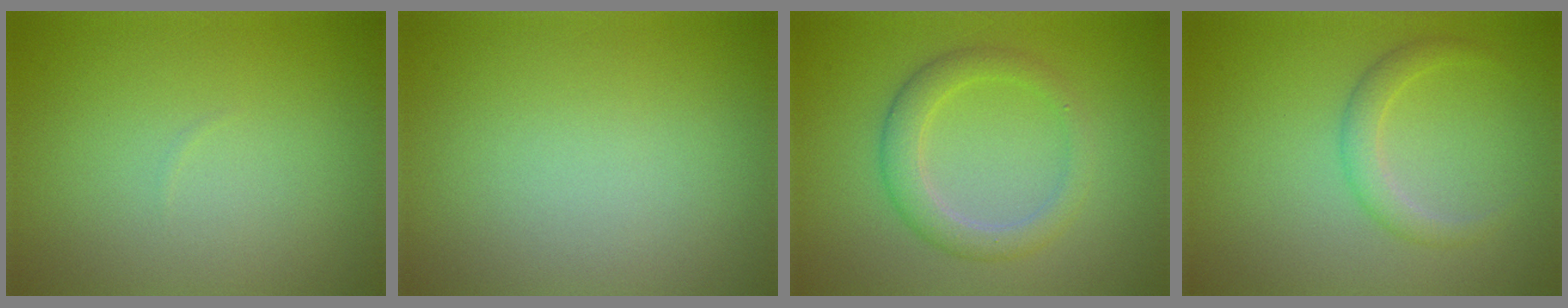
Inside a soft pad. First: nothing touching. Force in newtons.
{"total": 0.0}
{"total": 3.0, "press": 3.0, "slide": 0.1}
{"total": 1.9, "press": 1.9, "slide": 0.1}